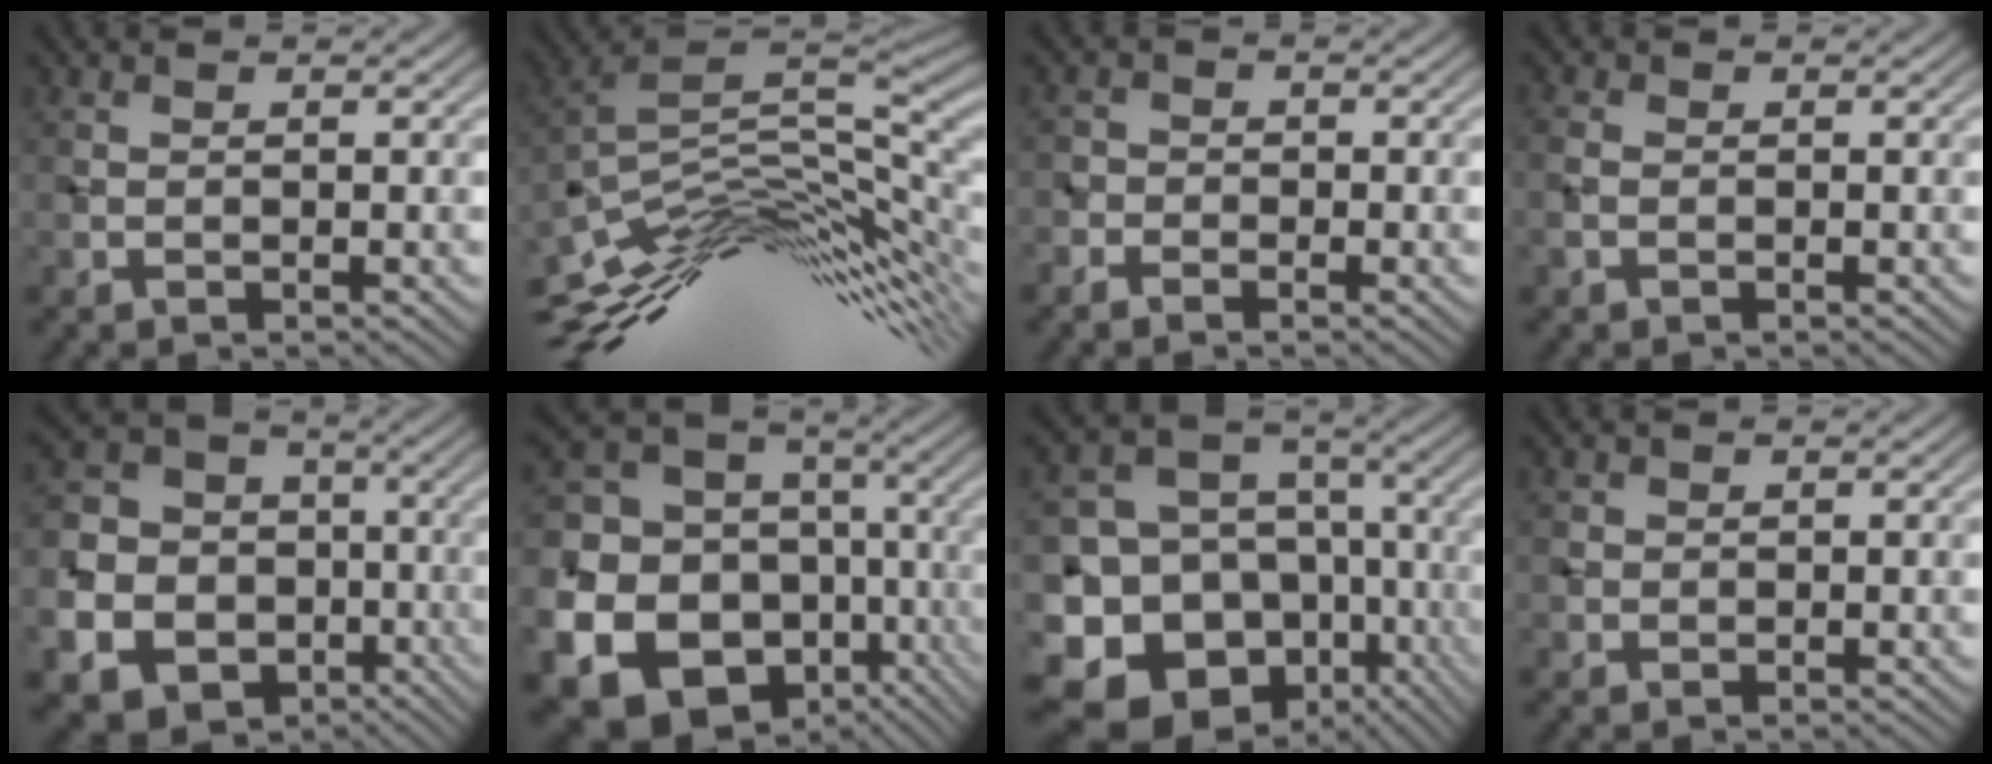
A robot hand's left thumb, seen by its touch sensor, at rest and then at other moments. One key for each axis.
{"total": 14.3, "fx": -4.2, "fy": 4.2, "fz": 13.0, "tx": -0.249, "ty": 0.005, "tz": -0.082}
{"total": 2.4, "fx": -1.6, "fy": 1.6, "fz": 0.7, "tx": -0.002, "ty": 0.001, "tz": -0.041}
{"total": 1.6, "fx": -0.6, "fy": 1.0, "fz": 1.0, "tx": -0.032, "ty": 0.001, "tz": -0.018}
{"total": 21.7, "fx": -7.9, "fy": 19.1, "fz": 6.7, "tx": -0.221, "ty": -0.056, "tz": -0.138}
{"total": 25.1, "fx": -8.9, "fy": 21.2, "fz": 9.9, "tx": -0.248, "ty": -0.047, "tz": -0.137}
{"total": 20.4, "fx": -9.5, "fy": 16.2, "fz": 7.9, "tx": -0.191, "ty": -0.050, "tz": -0.130}
{"total": 1.0, "fx": 0.2, "fy": 1.0, "fz": 0.2, "tx": -0.002, "ty": -0.003, "tz": 0.002}